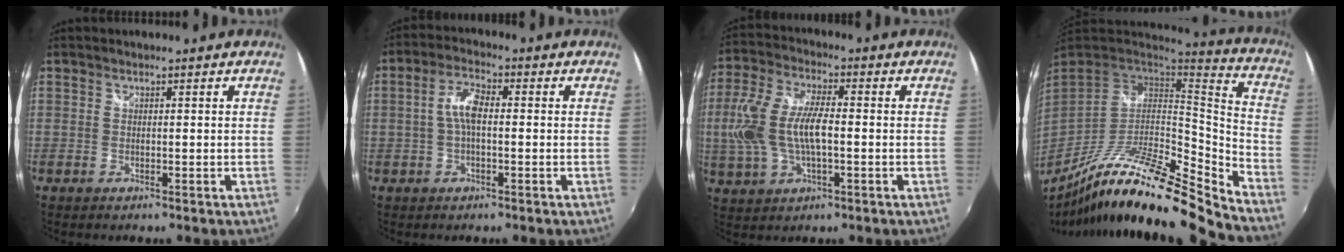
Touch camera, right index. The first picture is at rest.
{"total": 5.1, "force": [-0.3, 2.0, 4.6], "torque": [-0.096, 0.014, -0.007]}
{"total": 13.0, "force": [-0.9, 5.8, 11.6], "torque": [-0.252, 0.007, -0.016]}
{"total": 22.1, "force": [-17.1, 1.9, 13.8], "torque": [-0.224, -0.030, -0.306]}